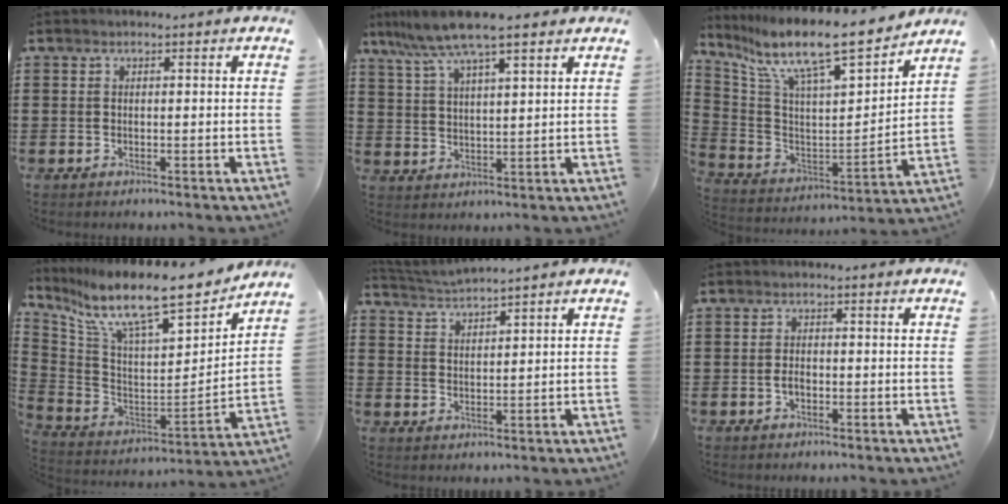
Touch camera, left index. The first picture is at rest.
{"total": 8.2, "force": [6.5, 0.7, 4.9], "torque": [-0.115, -0.018, 0.115]}
{"total": 11.6, "force": [9.6, 1.4, 6.3], "torque": [-0.154, -0.071, 0.157]}
{"total": 13.2, "force": [10.3, 2.5, 8.0], "torque": [-0.175, -0.071, 0.172]}
{"total": 2.5, "force": [2.4, -0.4, 0.0], "torque": [-0.010, -0.010, 0.044]}
{"total": 1.7, "force": [-0.5, 0.9, 1.4], "torque": [-0.036, -0.002, -0.011]}